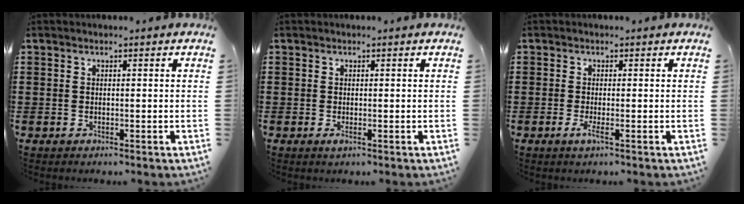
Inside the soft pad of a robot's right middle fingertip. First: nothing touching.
{"total": 0.7, "force": [0.0, 0.1, 0.7], "torque": [-0.012, 0.000, 0.001]}
{"total": 1.8, "force": [-0.5, 0.1, 1.7], "torque": [-0.037, -0.008, -0.012]}